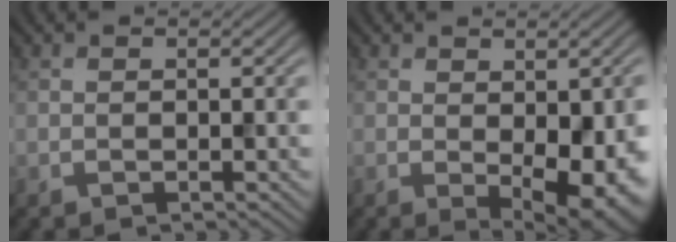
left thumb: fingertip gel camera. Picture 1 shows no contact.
{"total": 9.4, "force": [-1.7, 4.4, 8.2], "torque": [-0.116, -0.029, -0.001]}